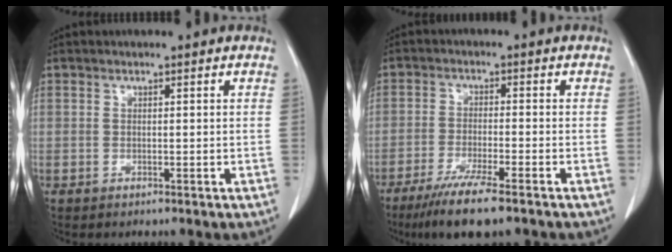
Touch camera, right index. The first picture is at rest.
{"total": 8.6, "force": [-6.3, 0.3, 5.9], "torque": [-0.100, -0.022, -0.103]}